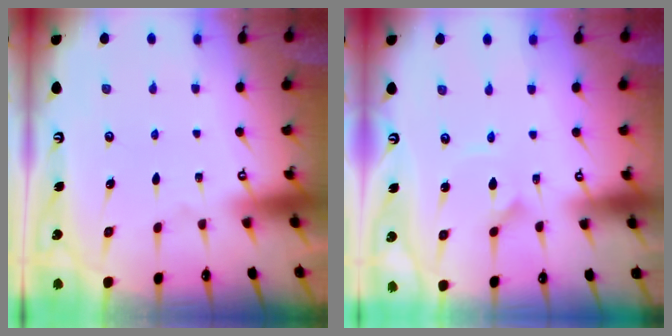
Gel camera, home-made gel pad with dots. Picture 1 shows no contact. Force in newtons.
{"total": 2.4, "press": 2.4, "slide": 0.1}